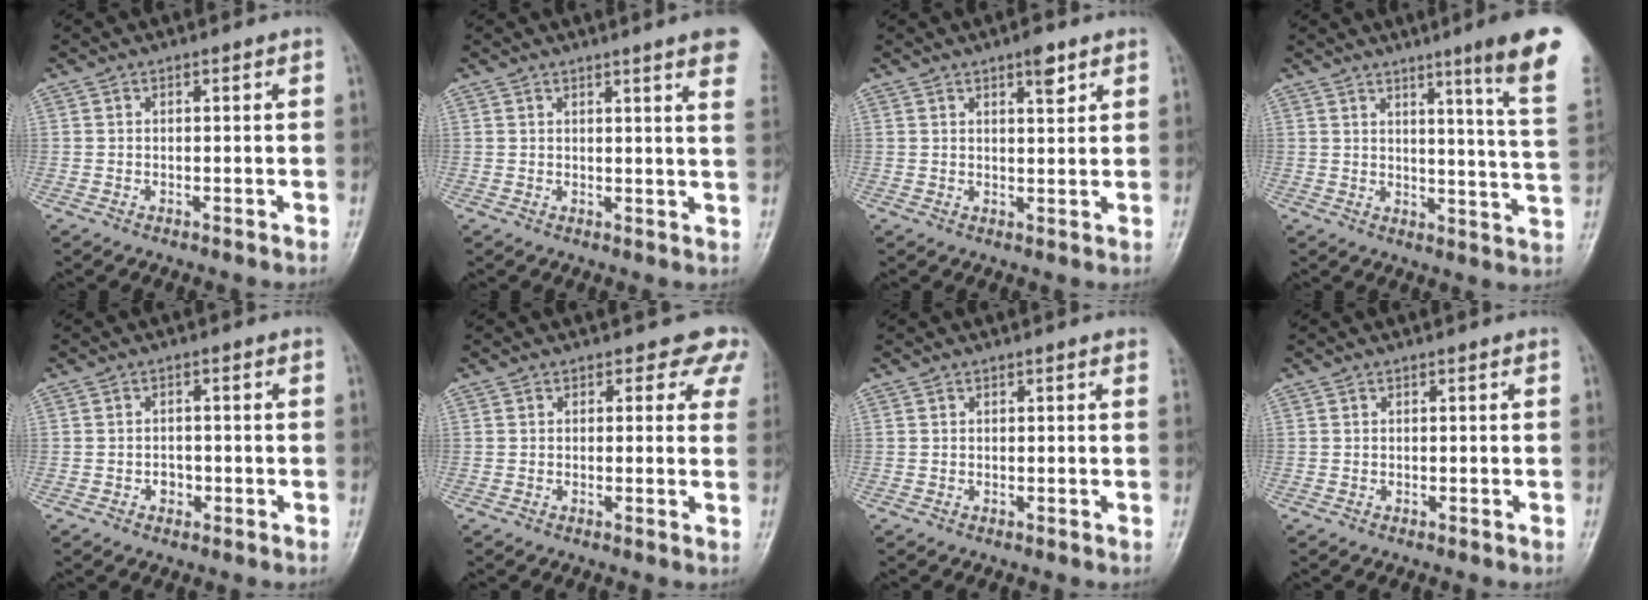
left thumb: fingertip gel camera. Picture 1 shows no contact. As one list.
[{"total": 9.2, "force": [6.1, 0.6, 6.8], "torque": [-0.070, -0.014, 0.056]}, {"total": 3.6, "force": [2.3, 1.3, 2.5], "torque": [-0.024, -0.011, 0.032]}, {"total": 14.3, "force": [8.5, -0.5, 11.5], "torque": [-0.143, -0.059, 0.099]}, {"total": 2.1, "force": [-0.9, 1.7, 0.7], "torque": [0.005, 0.008, -0.016]}, {"total": 5.2, "force": [3.7, 3.3, 1.5], "torque": [0.028, -0.011, 0.017]}, {"total": 1.5, "force": [1.2, 0.3, 0.9], "torque": [-0.007, 0.004, 0.008]}, {"total": 0.0}]